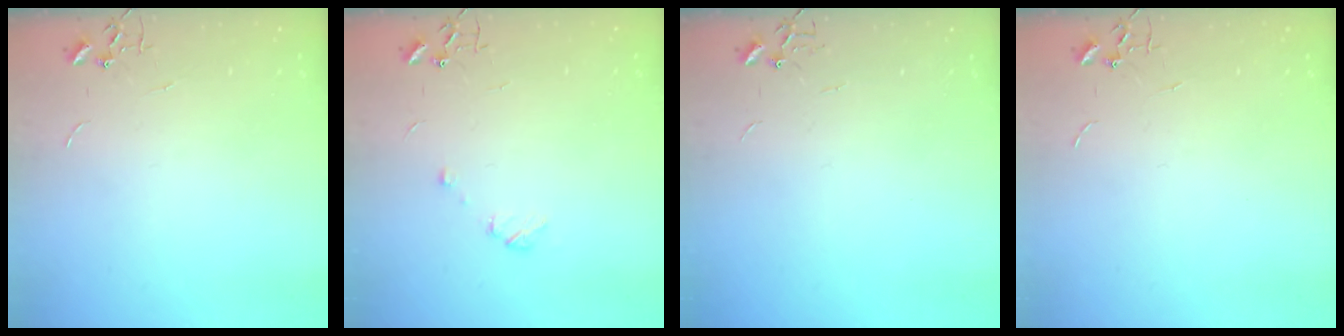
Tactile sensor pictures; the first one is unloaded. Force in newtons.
{"total": 5.5, "press": 5.4, "slide": 0.6}
{"total": 0.0}
{"total": 0.0}